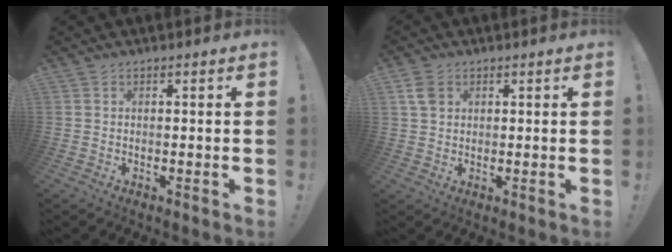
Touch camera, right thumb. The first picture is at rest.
{"total": 4.9, "force": [2.0, 3.5, 2.8], "torque": [-0.042, 0.001, 0.040]}